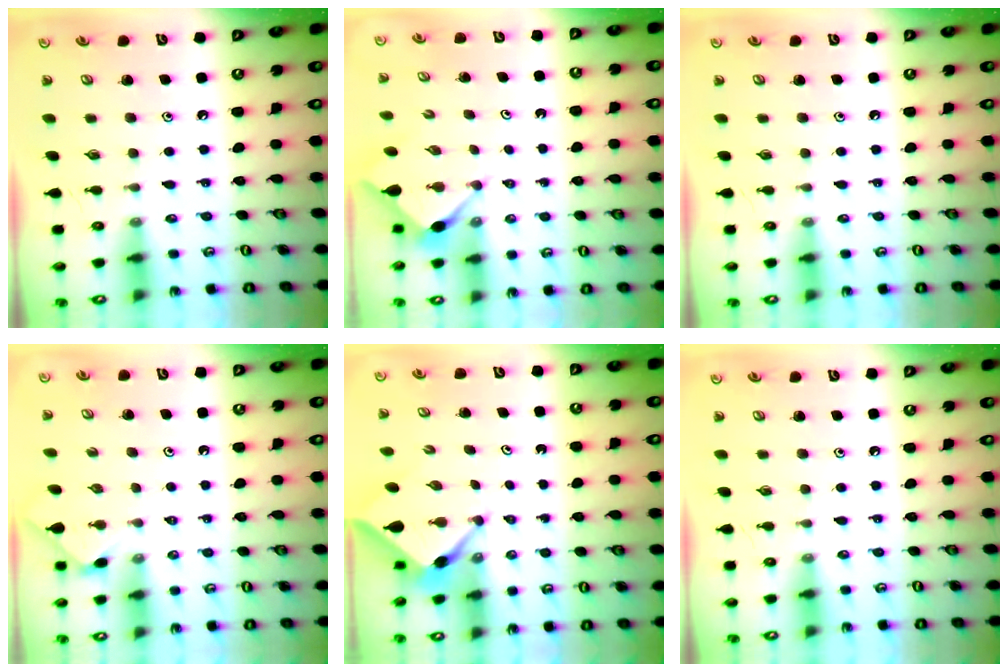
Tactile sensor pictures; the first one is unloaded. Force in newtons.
{"total": 2.8, "press": 2.8, "slide": 0.3}
{"total": 0.0}
{"total": 3.0, "press": 2.9, "slide": 0.4}
{"total": 3.1, "press": 3.1, "slide": 0.3}
{"total": 0.0}